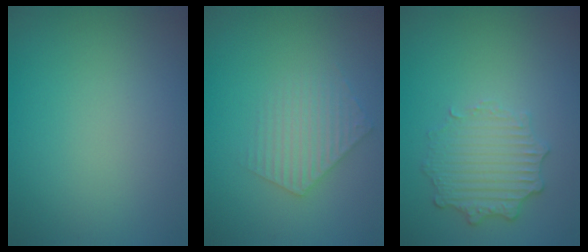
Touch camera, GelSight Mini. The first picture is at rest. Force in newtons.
{"total": 2.4, "press": 2.4, "slide": 0.3}
{"total": 2.9, "press": 2.4, "slide": 1.6}